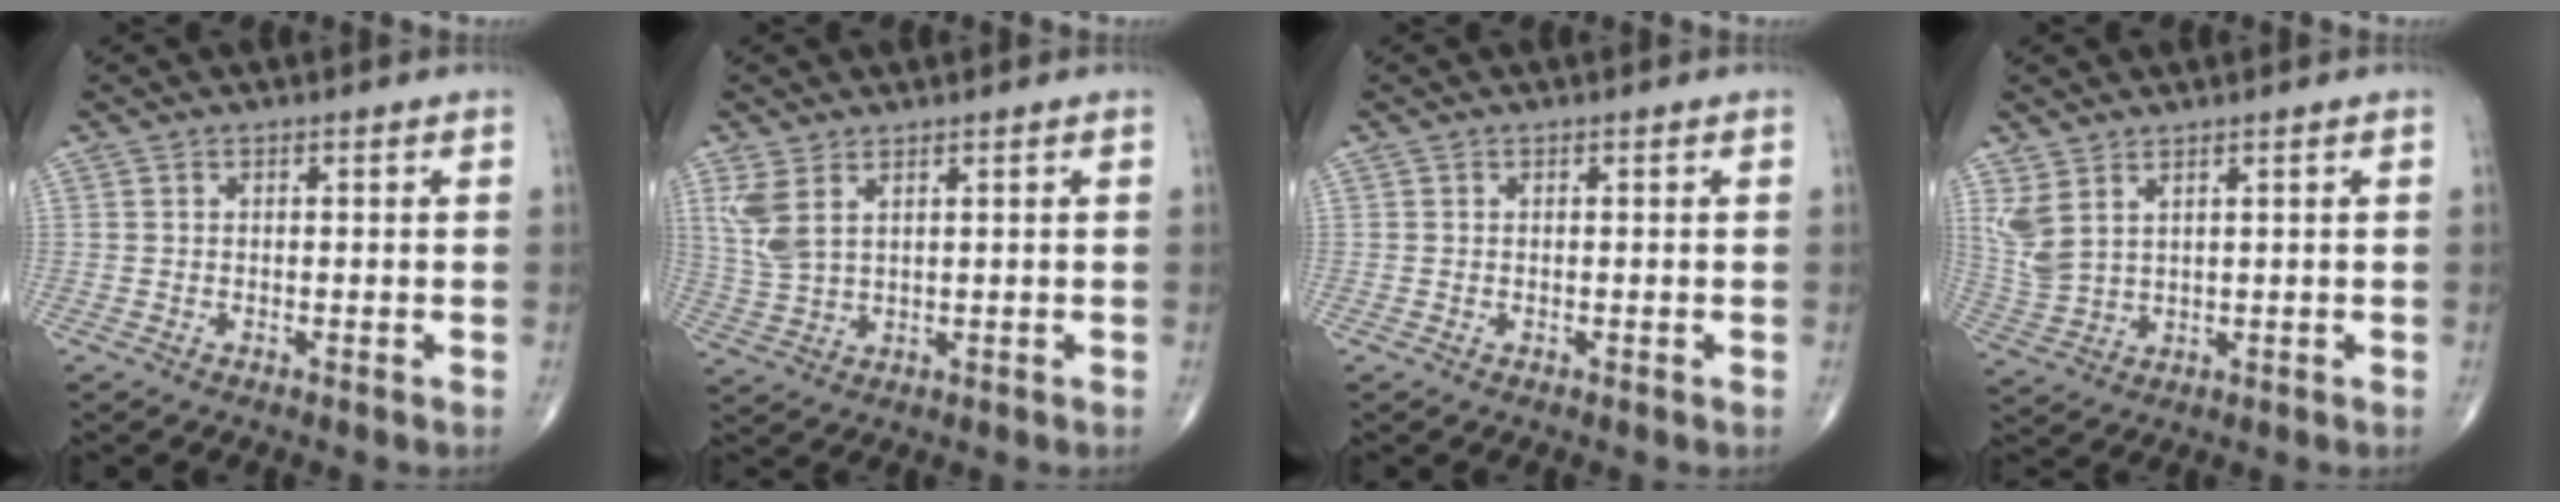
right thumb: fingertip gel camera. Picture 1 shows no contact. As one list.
[{"total": 5.6, "force": [2.7, 2.5, 4.2], "torque": [-0.104, -0.005, 0.067]}, {"total": 0.0}, {"total": 5.9, "force": [3.3, 2.7, 4.1], "torque": [-0.094, -0.013, 0.080]}]